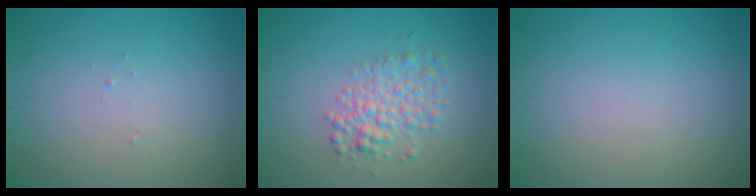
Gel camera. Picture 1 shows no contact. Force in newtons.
{"total": 3.2, "press": 3.2, "slide": 0.1}
{"total": 0.0}